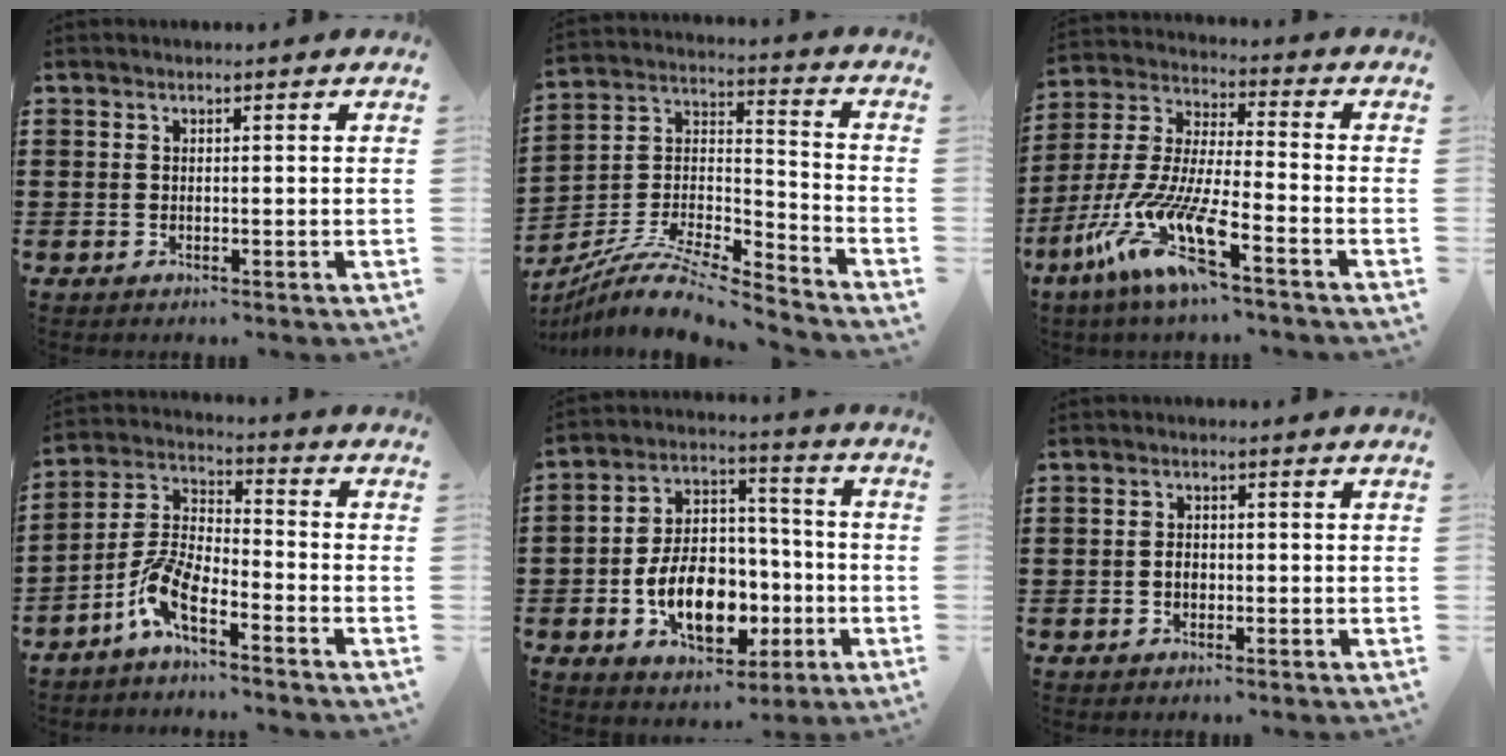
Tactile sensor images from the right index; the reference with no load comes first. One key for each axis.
{"total": 10.5, "fx": -9.1, "fy": 2.0, "fz": 5.0, "tx": -0.102, "ty": 0.015, "tz": -0.183}
{"total": 13.0, "fx": -8.9, "fy": 0.8, "fz": 9.4, "tx": -0.230, "ty": -0.026, "tz": -0.183}
{"total": 7.4, "fx": -5.3, "fy": 1.8, "fz": 4.8, "tx": -0.129, "ty": -0.011, "tz": -0.111}
{"total": 12.1, "fx": -3.5, "fy": 7.7, "fz": 8.7, "tx": -0.155, "ty": 0.006, "tz": -0.059}
{"total": 1.7, "fx": -0.5, "fy": 1.2, "fz": 1.2, "tx": -0.025, "ty": 0.002, "tz": -0.010}